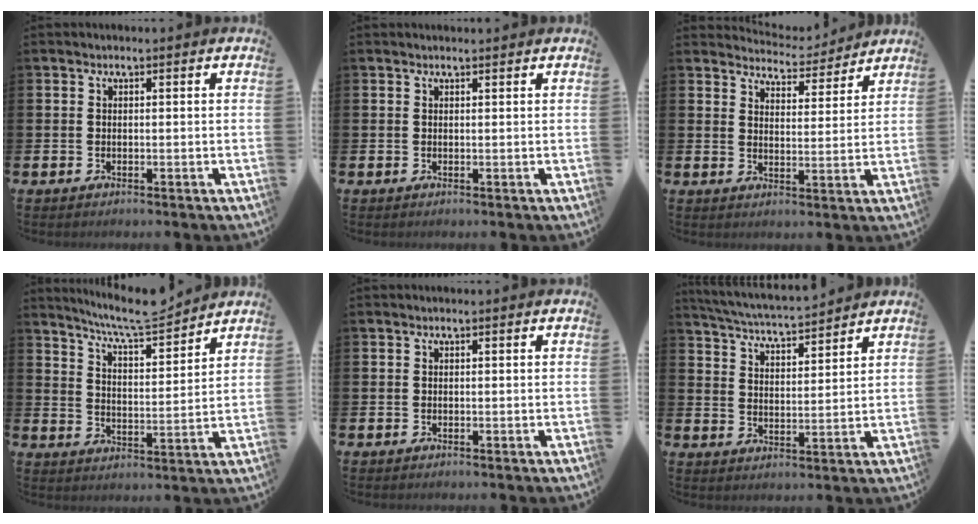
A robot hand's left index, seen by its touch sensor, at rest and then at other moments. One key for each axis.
{"total": 0.5, "fx": 0.5, "fy": 0.0, "fz": 0.1, "tx": 0.005, "ty": -0.003, "tz": 0.007}
{"total": 4.6, "fx": 4.6, "fy": 0.8, "fz": -0.1, "tx": -0.015, "ty": -0.035, "tz": 0.079}
{"total": 7.9, "fx": 7.5, "fy": 0.4, "fz": 2.4, "tx": -0.068, "ty": -0.047, "tz": 0.133}
{"total": 0.0}
{"total": 5.0, "fx": 5.0, "fy": 0.1, "fz": 0.8, "tx": -0.039, "ty": -0.036, "tz": 0.086}